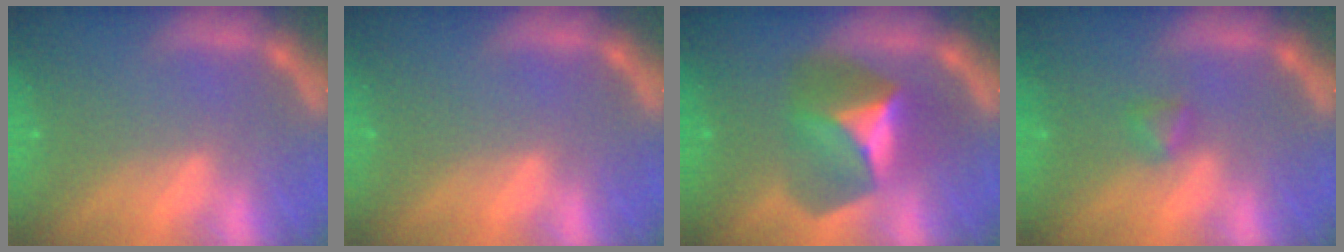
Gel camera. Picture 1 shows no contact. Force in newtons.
{"total": 0.0}
{"total": 6.9}
{"total": 1.4}